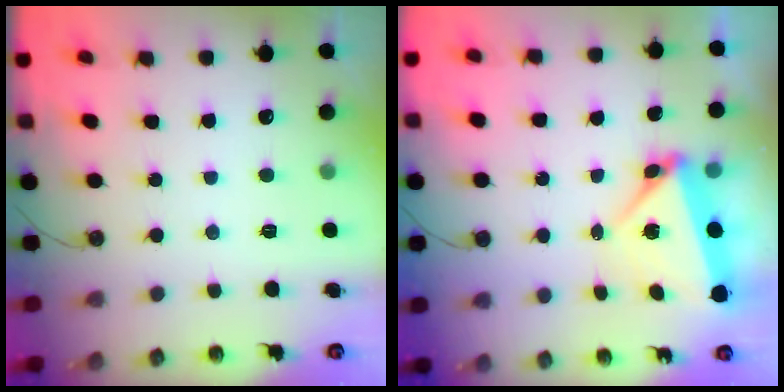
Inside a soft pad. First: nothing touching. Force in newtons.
{"total": 6.7, "press": 6.6, "slide": 0.9}